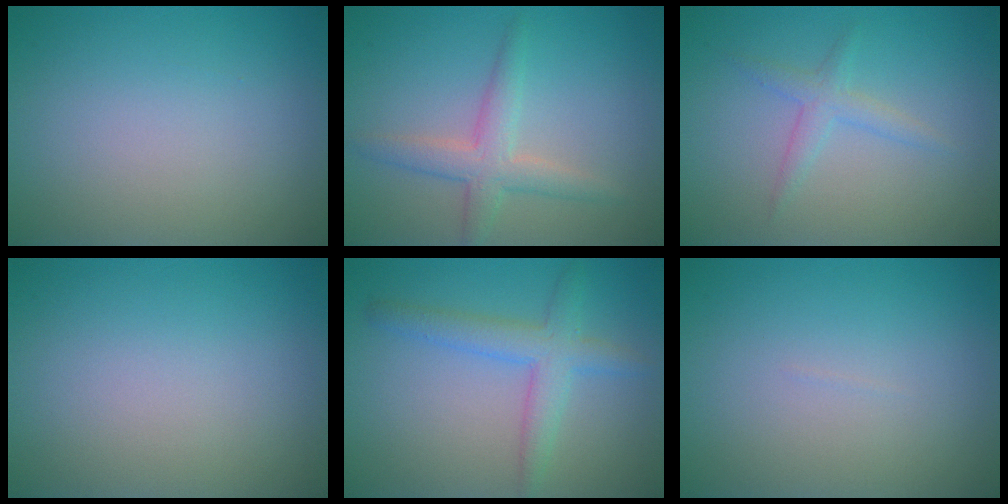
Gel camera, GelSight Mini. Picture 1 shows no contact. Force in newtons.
{"total": 3.2, "press": 3.2, "slide": 0.0}
{"total": 1.8, "press": 1.8, "slide": 0.1}
{"total": 0.0}
{"total": 3.4, "press": 3.4, "slide": 0.2}
{"total": 0.0}